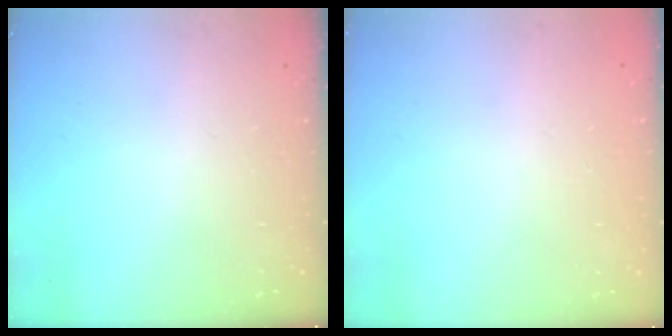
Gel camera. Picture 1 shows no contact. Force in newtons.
{"total": 0.0}